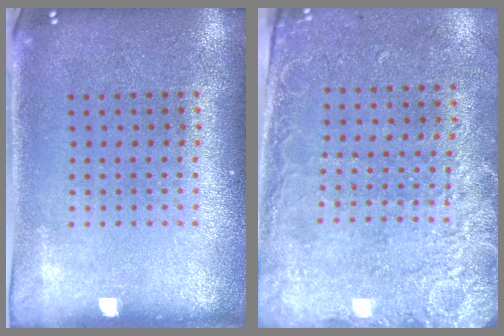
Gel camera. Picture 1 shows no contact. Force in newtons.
{"total": 2.6, "press": 2.1, "slide": 1.5}